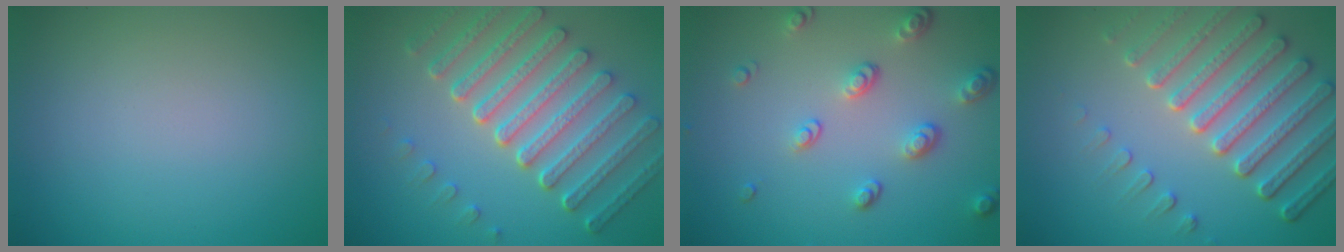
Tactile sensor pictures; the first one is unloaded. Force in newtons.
{"total": 7.5, "press": 5.6, "slide": 5.0}
{"total": 3.3, "press": 2.7, "slide": 2.0}
{"total": 6.4, "press": 5.2, "slide": 3.8}